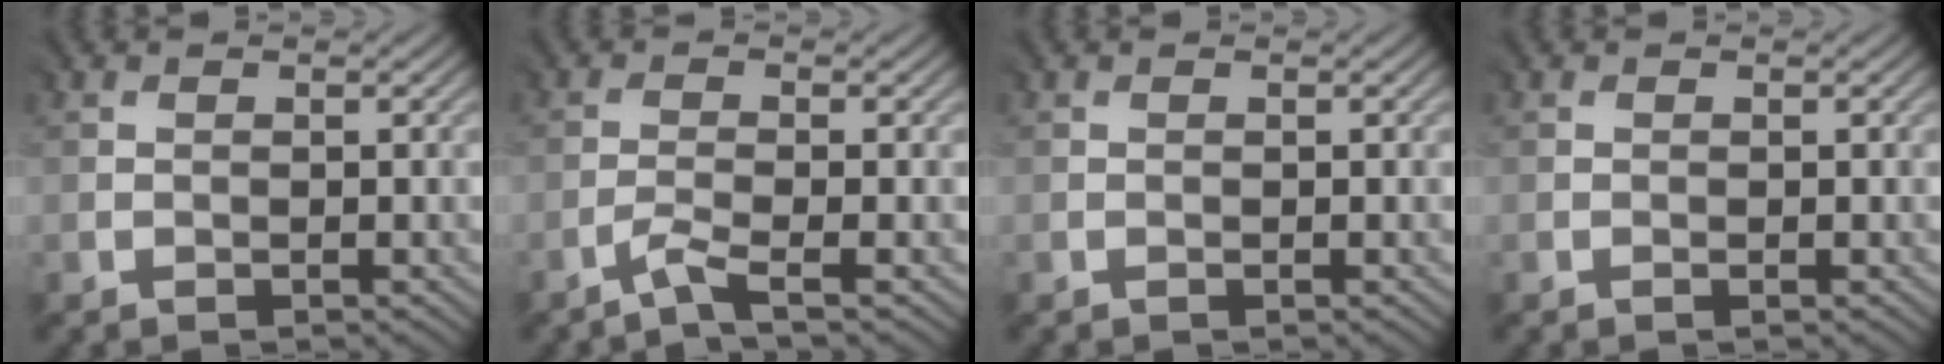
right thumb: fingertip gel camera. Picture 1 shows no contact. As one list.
[{"total": 2.1, "force": [-1.8, -0.5, 0.9], "torque": [-0.018, 0.001, -0.048]}, {"total": 0.0}, {"total": 0.0}]